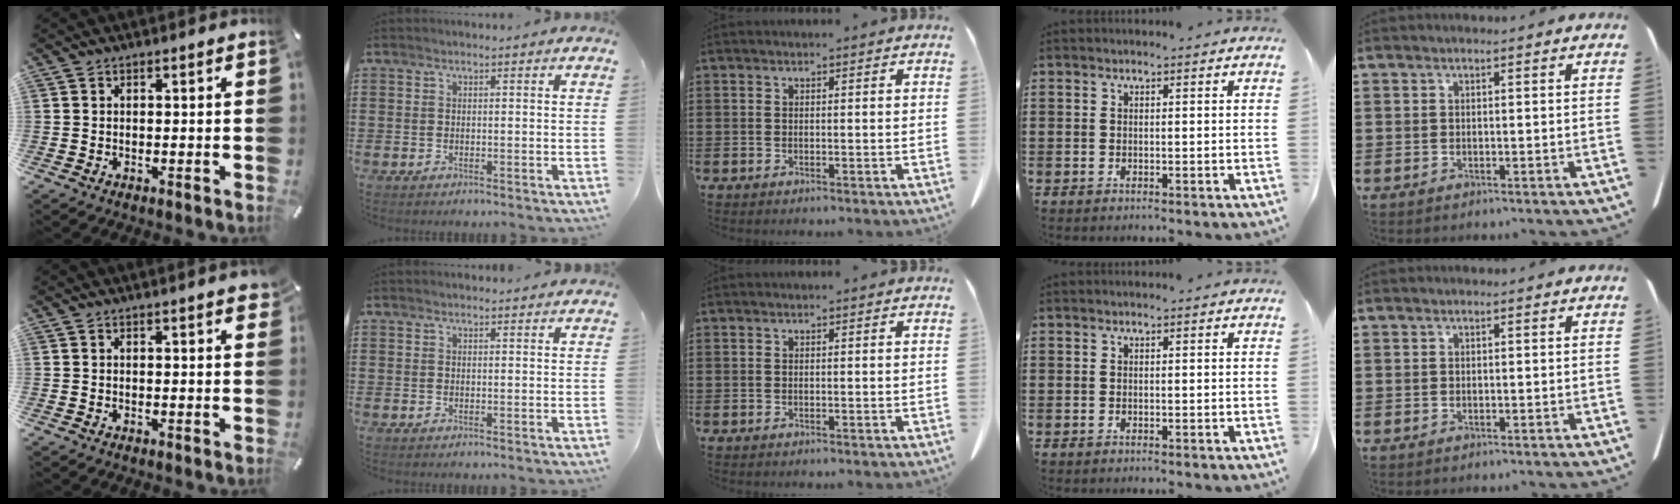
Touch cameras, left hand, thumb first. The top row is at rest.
{"thumb": {"total": 1.5, "force": [0.7, 0.3, 1.3], "torque": [-0.019, 0.000, 0.008]}, "index": {"total": 0.7, "force": [0.7, 0.2, 0.0], "torque": [-0.002, 0.001, 0.014]}}